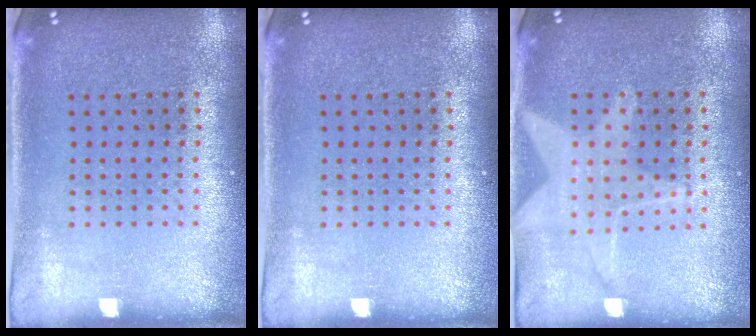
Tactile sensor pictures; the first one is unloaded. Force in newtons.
{"total": 0.0}
{"total": 1.3, "press": 1.3, "slide": 0.3}